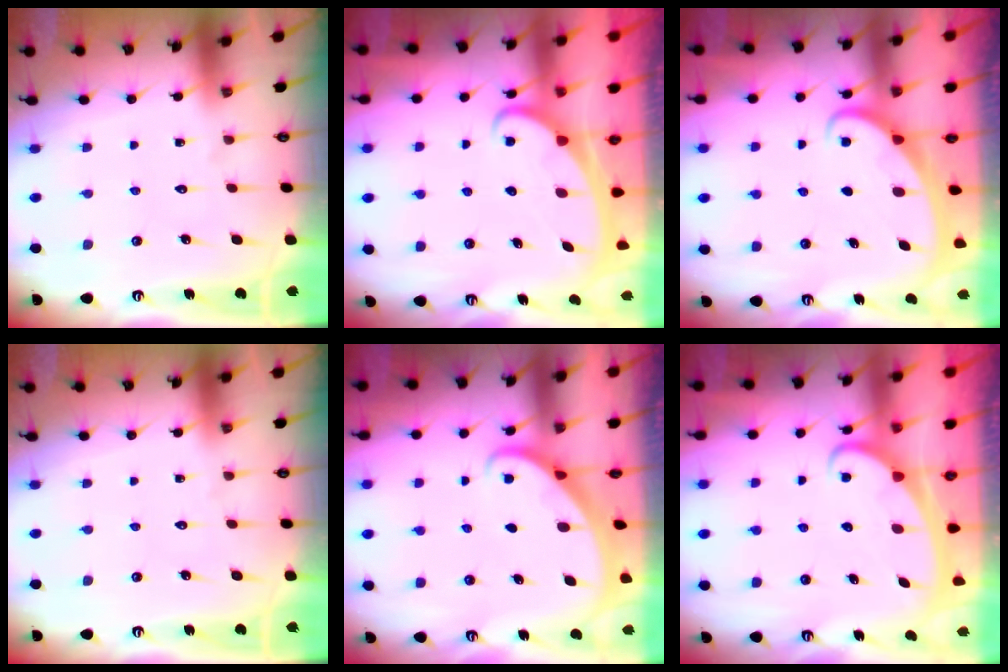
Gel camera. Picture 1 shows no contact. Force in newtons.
{"total": 2.4, "press": 2.3, "slide": 0.4}
{"total": 2.1, "press": 2.1, "slide": 0.1}
{"total": 0.0}
{"total": 1.8, "press": 1.8, "slide": 0.1}
{"total": 2.3, "press": 2.3, "slide": 0.3}